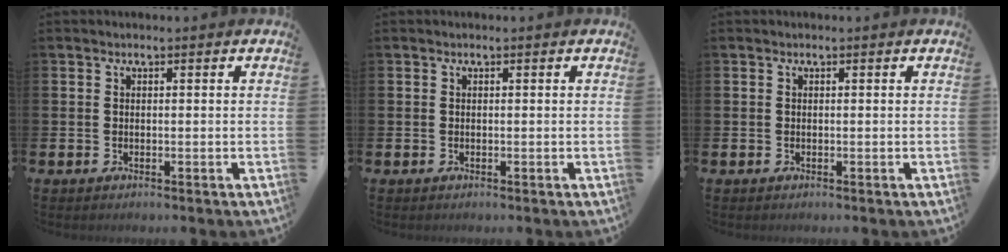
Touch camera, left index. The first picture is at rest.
{"total": 0.0}
{"total": 0.0}